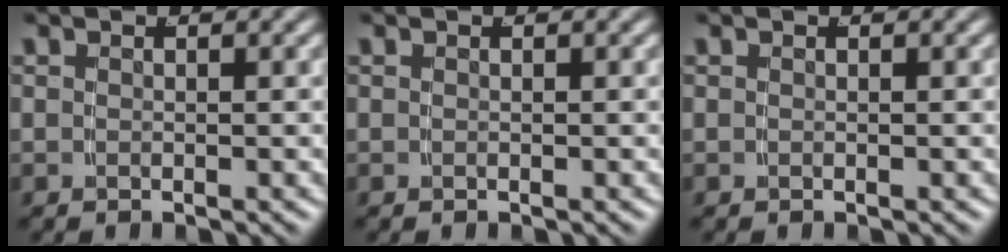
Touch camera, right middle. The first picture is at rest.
{"total": 0.0}
{"total": 0.0}